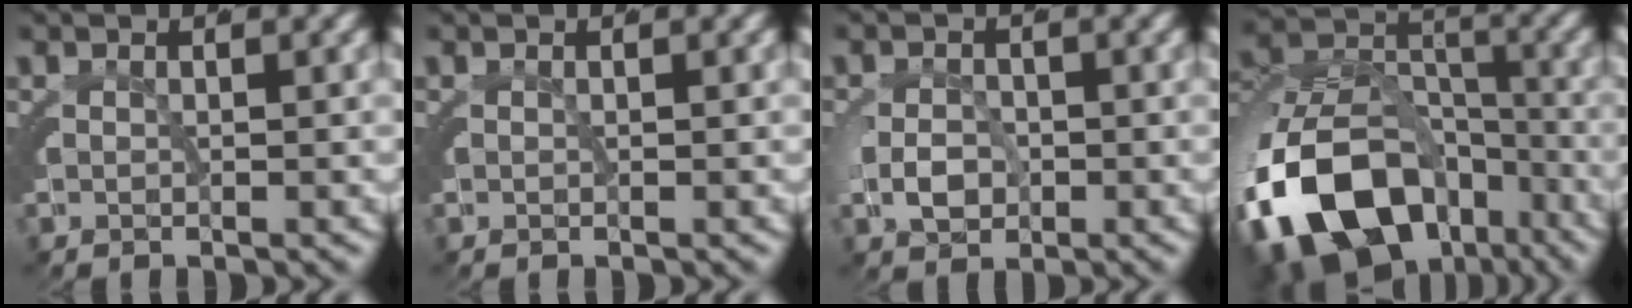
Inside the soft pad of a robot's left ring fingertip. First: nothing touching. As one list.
[{"total": 0.0}, {"total": 2.0, "force": [-0.6, 1.3, 1.3], "torque": [-0.022, -0.006, -0.006]}, {"total": 16.7, "force": [-7.7, 11.6, 9.2], "torque": [-0.189, -0.070, -0.104]}]